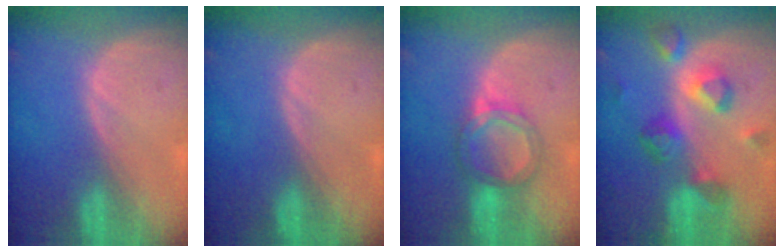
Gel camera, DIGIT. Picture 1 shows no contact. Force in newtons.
{"total": 0.0}
{"total": 5.3, "press": 5.0, "slide": 1.8}
{"total": 8.7, "press": 8.0, "slide": 3.5}